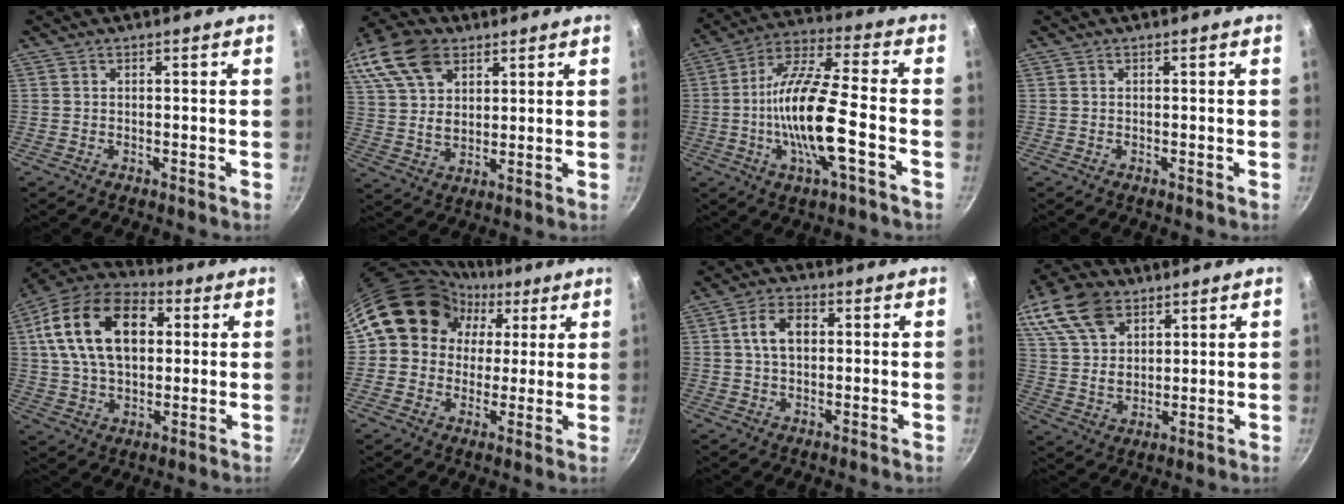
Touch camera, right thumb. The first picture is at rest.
{"total": 21.0, "force": [10.7, 13.6, 11.8], "torque": [-0.262, 0.018, 0.202]}
{"total": 16.4, "force": [-3.8, 4.1, 15.4], "torque": [-0.291, 0.028, -0.083]}
{"total": 0.0}
{"total": 21.0, "force": [5.0, 13.4, 15.4], "torque": [-0.253, 0.015, 0.075]}
{"total": 14.3, "force": [4.5, 12.4, 5.4], "torque": [-0.057, 0.018, 0.064]}
{"total": 7.0, "force": [1.1, 4.6, 5.1], "torque": [-0.075, 0.012, 0.014]}
{"total": 17.5, "force": [9.5, 11.1, 9.7], "torque": [-0.193, 0.000, 0.184]}